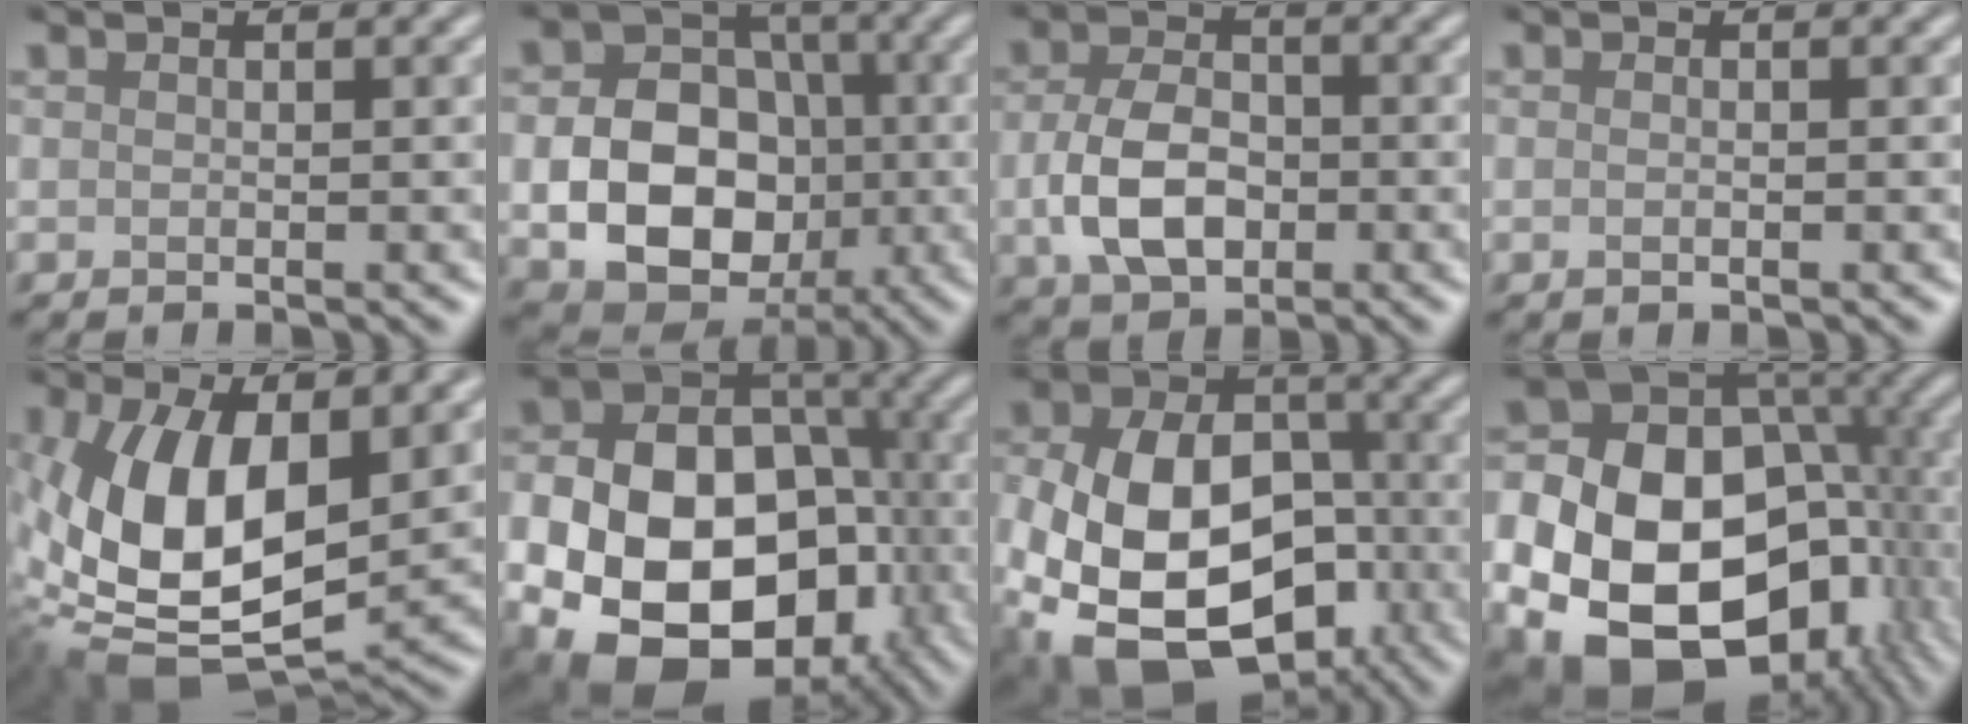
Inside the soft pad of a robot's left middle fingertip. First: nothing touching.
{"total": 9.9, "force": [-1.8, 7.7, 6.0], "torque": [-0.106, -0.010, -0.032]}
{"total": 5.8, "force": [-1.1, 3.9, 4.2], "torque": [-0.094, -0.006, -0.022]}
{"total": 0.6, "force": [-0.1, 0.2, 0.6], "torque": [-0.011, -0.005, -0.002]}
{"total": 12.8, "force": [1.0, 6.9, 10.7], "torque": [-0.215, -0.023, 0.019]}
{"total": 18.5, "force": [-5.7, 13.3, 11.5], "torque": [-0.196, -0.040, -0.086]}
{"total": 17.9, "force": [-5.8, 12.7, 11.2], "torque": [-0.201, -0.049, -0.096]}
{"total": 21.9, "force": [-5.4, 16.3, 13.6], "torque": [-0.253, -0.036, -0.080]}